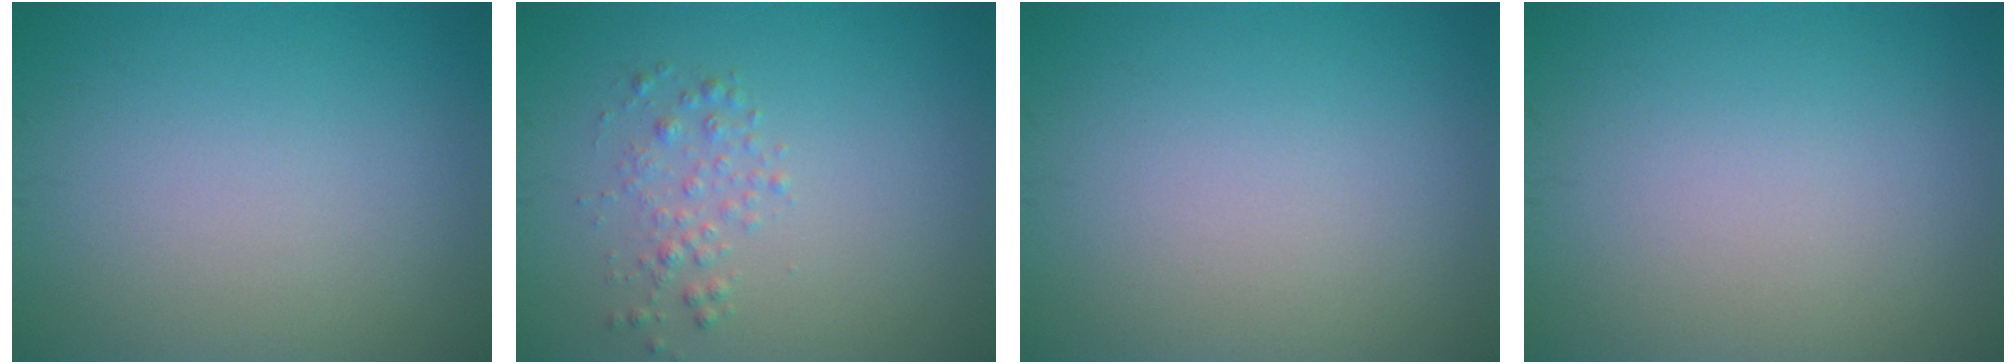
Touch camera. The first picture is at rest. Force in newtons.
{"total": 1.6, "press": 1.6, "slide": 0.0}
{"total": 0.0}
{"total": 0.0}